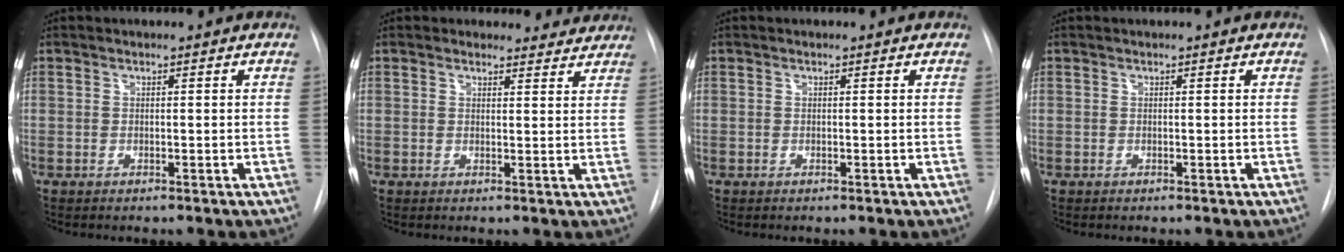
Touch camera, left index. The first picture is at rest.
{"total": 3.8, "force": [3.4, 1.6, -0.5], "torque": [0.019, -0.012, 0.020]}
{"total": 0.0}
{"total": 0.0}